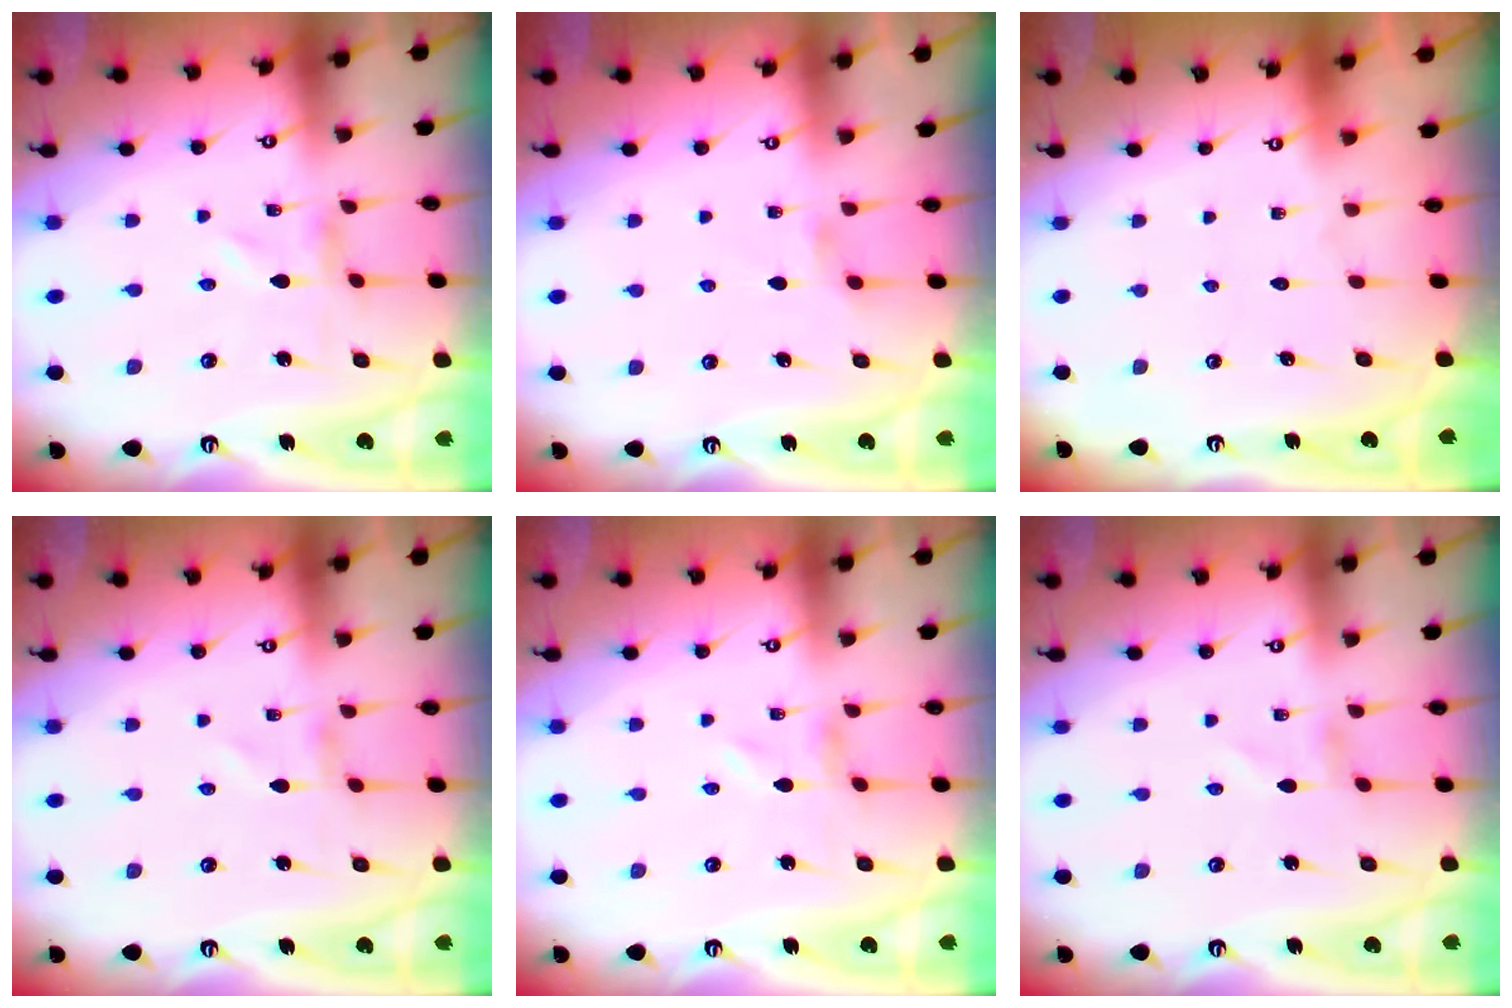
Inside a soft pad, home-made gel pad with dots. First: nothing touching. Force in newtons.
{"total": 2.5, "press": 2.5, "slide": 0.4}
{"total": 1.8, "press": 1.8, "slide": 0.1}
{"total": 0.7, "press": 0.6, "slide": 0.1}
{"total": 0.6, "press": 0.6, "slide": 0.2}
{"total": 1.2, "press": 1.1, "slide": 0.1}